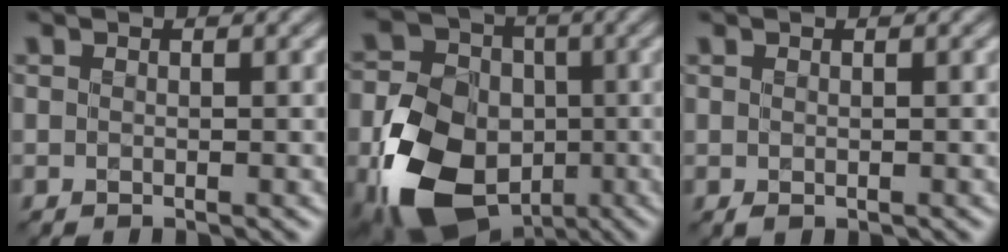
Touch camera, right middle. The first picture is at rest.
{"total": 13.3, "force": [-5.0, 9.6, 7.7], "torque": [-0.164, -0.027, -0.098]}
{"total": 0.6, "force": [-0.2, 0.4, 0.3], "torque": [-0.008, -0.002, -0.004]}